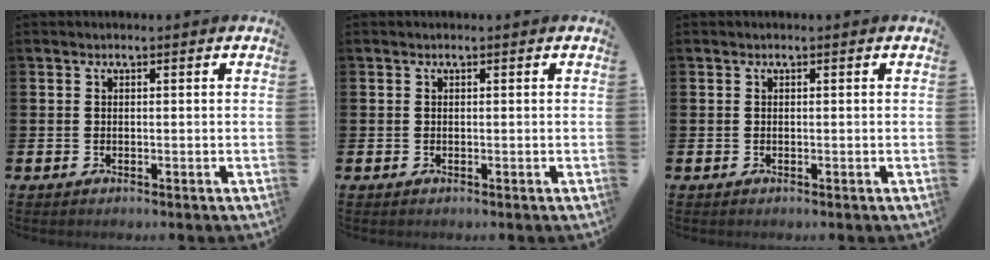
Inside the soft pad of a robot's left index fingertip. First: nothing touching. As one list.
[{"total": 0.0}, {"total": 0.0}]